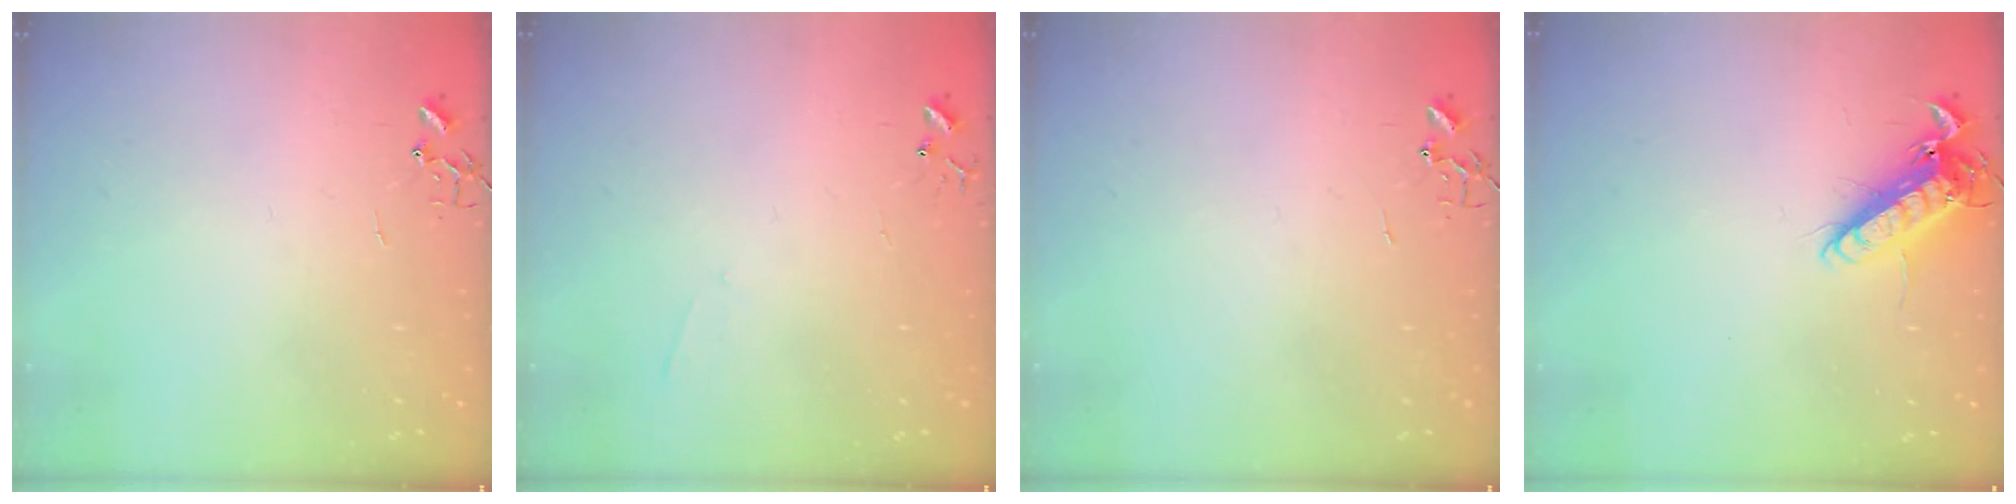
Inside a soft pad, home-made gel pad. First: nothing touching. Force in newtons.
{"total": 3.8, "press": 3.7, "slide": 0.6}
{"total": 0.0}
{"total": 12.8, "press": 12.7, "slide": 1.9}